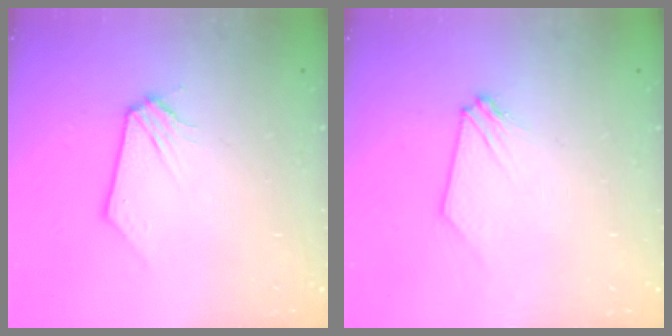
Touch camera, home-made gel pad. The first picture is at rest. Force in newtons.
{"total": 0.0}